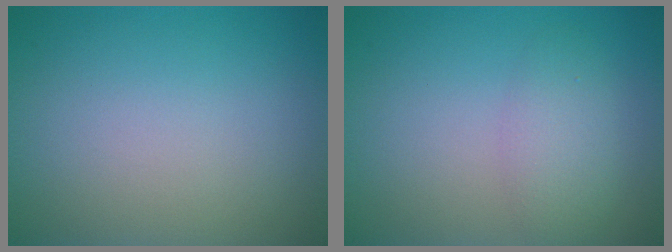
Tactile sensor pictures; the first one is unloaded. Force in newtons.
{"total": 2.5, "press": 2.5, "slide": 0.1}